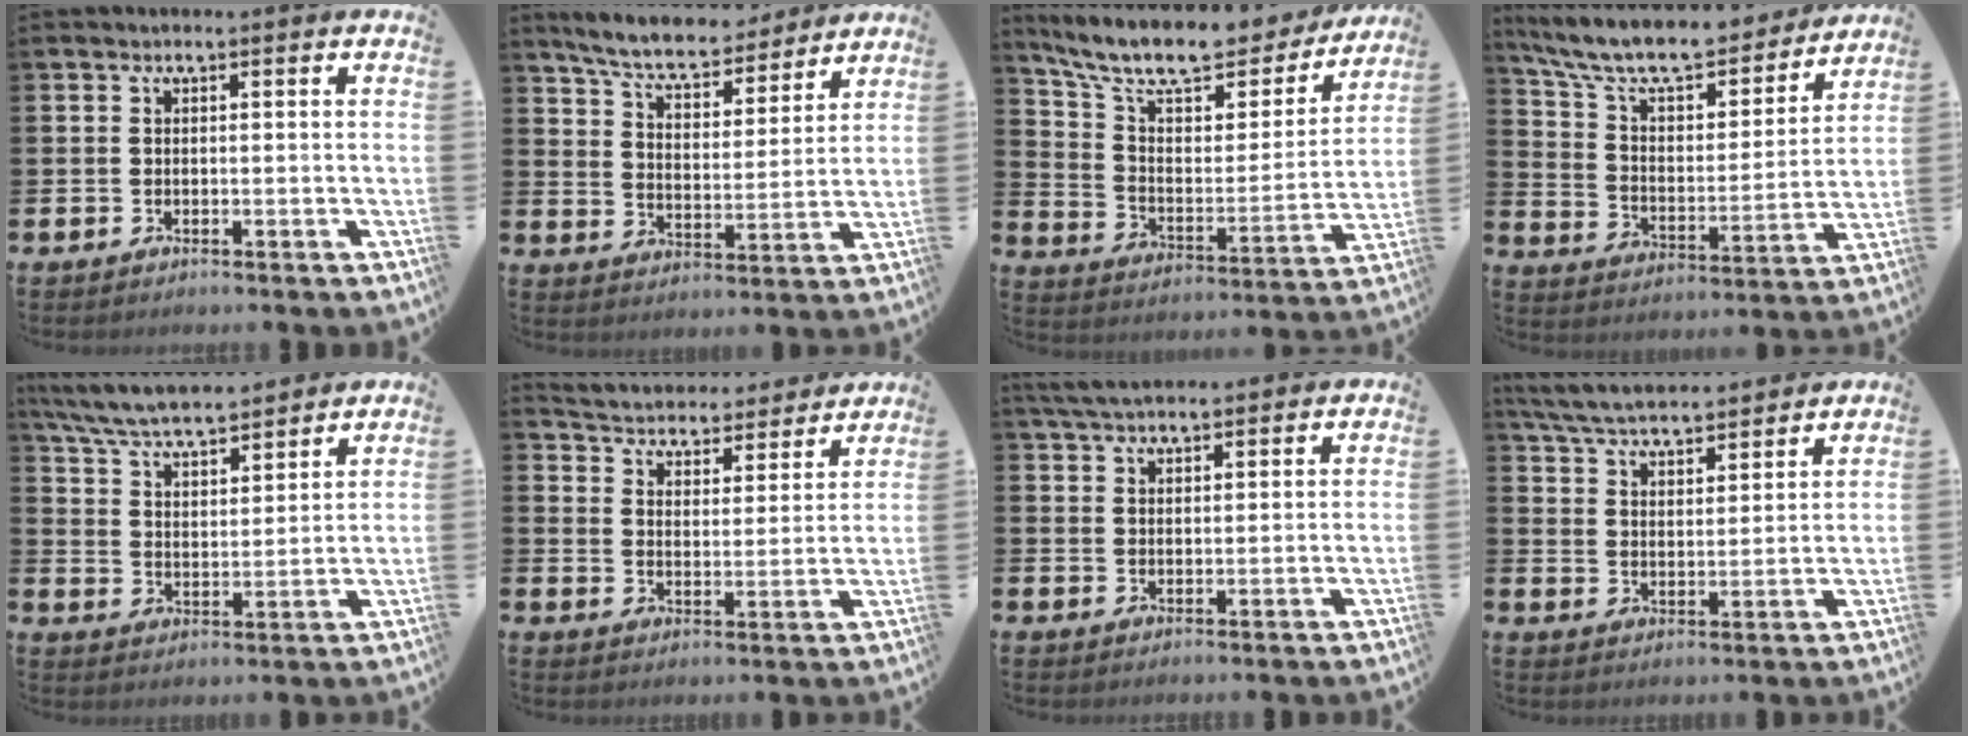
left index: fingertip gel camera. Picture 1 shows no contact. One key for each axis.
{"total": 7.2, "fx": 6.8, "fy": 1.4, "fz": 2.0, "tx": -0.066, "ty": -0.044, "tz": 0.117}
{"total": 11.3, "fx": 9.8, "fy": 3.3, "fz": 4.6, "tx": -0.123, "ty": -0.061, "tz": 0.166}
{"total": 10.1, "fx": 9.1, "fy": 2.4, "fz": 3.6, "tx": -0.108, "ty": -0.063, "tz": 0.156}
{"total": 6.9, "fx": 6.7, "fy": 0.7, "fz": 1.7, "tx": -0.065, "ty": -0.043, "tz": 0.117}
{"total": 4.7, "fx": 4.5, "fy": 1.2, "fz": 0.0, "tx": -0.024, "ty": -0.047, "tz": 0.073}
{"total": 4.4, "fx": 4.2, "fy": 0.8, "fz": 1.1, "tx": -0.031, "ty": -0.014, "tz": 0.078}
{"total": 5.8, "fx": 5.7, "fy": 0.7, "fz": 0.9, "tx": -0.046, "ty": -0.039, "tz": 0.100}